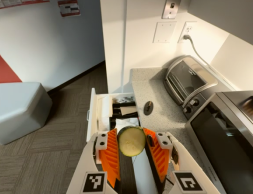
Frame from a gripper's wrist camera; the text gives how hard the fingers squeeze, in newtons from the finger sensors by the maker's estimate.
{"total": 8.4, "left": 8.5, "right": 8.4}